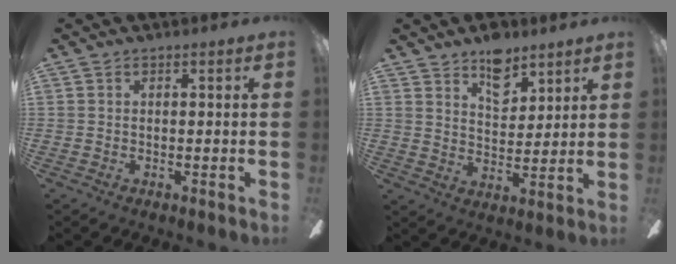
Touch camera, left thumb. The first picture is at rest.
{"total": 9.0, "force": [6.4, 4.9, 3.9], "torque": [-0.047, -0.027, 0.113]}